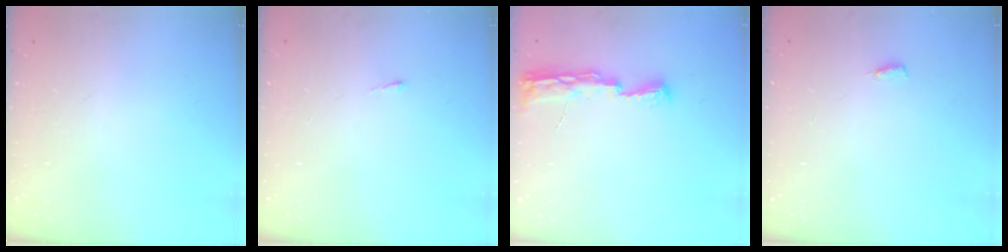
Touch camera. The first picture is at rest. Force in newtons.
{"total": 2.7, "press": 2.7, "slide": 0.4}
{"total": 7.9, "press": 7.8, "slide": 0.8}
{"total": 3.7, "press": 3.3, "slide": 1.7}